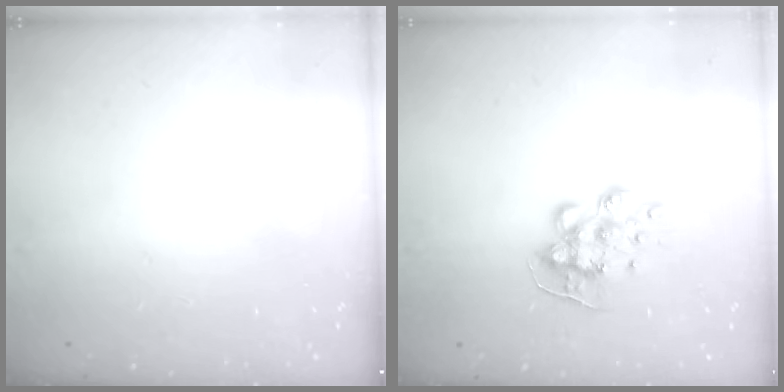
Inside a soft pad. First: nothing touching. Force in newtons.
{"total": 9.2, "press": 9.2, "slide": 0.3}